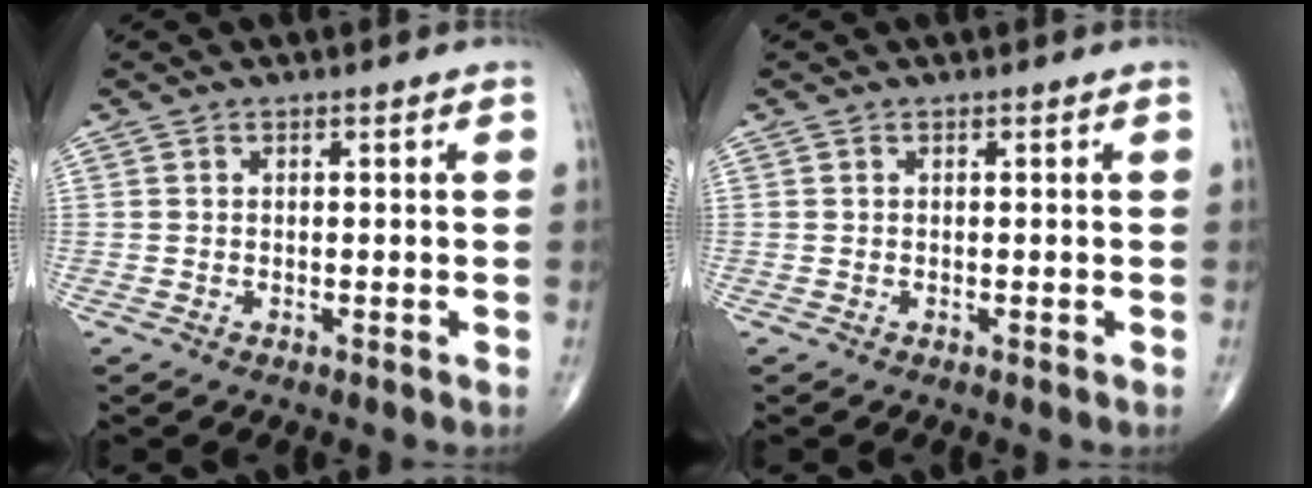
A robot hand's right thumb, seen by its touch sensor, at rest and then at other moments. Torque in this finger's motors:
{"motor_torque": [0.00, 0.00, 0.00, 0.00, 0.00]}